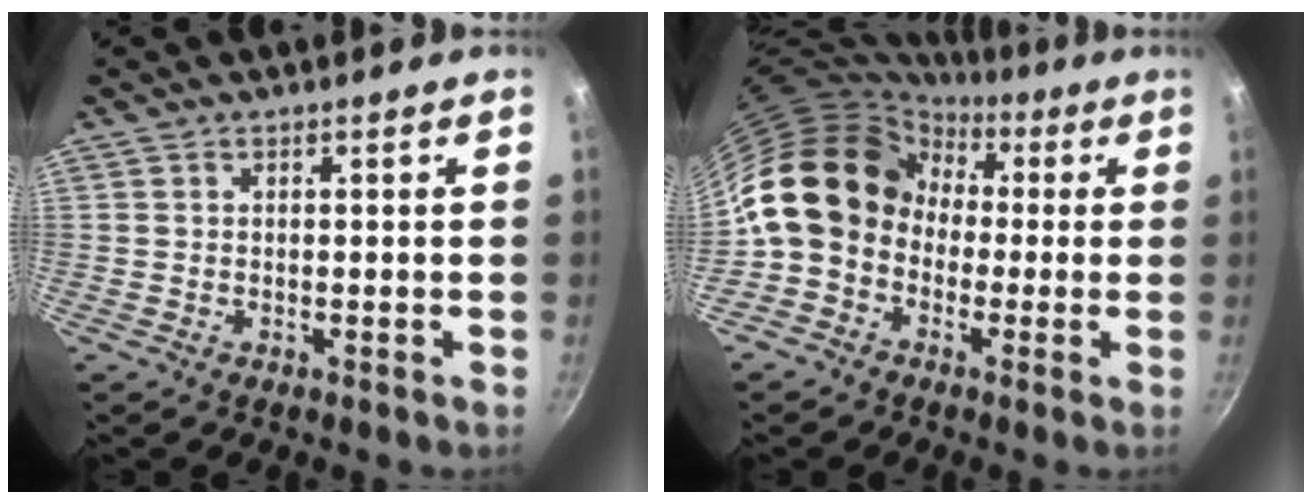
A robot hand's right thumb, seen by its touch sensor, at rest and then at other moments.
{"total": 14.5, "force": [-0.3, 12.1, 7.9], "torque": [-0.095, 0.043, -0.027]}